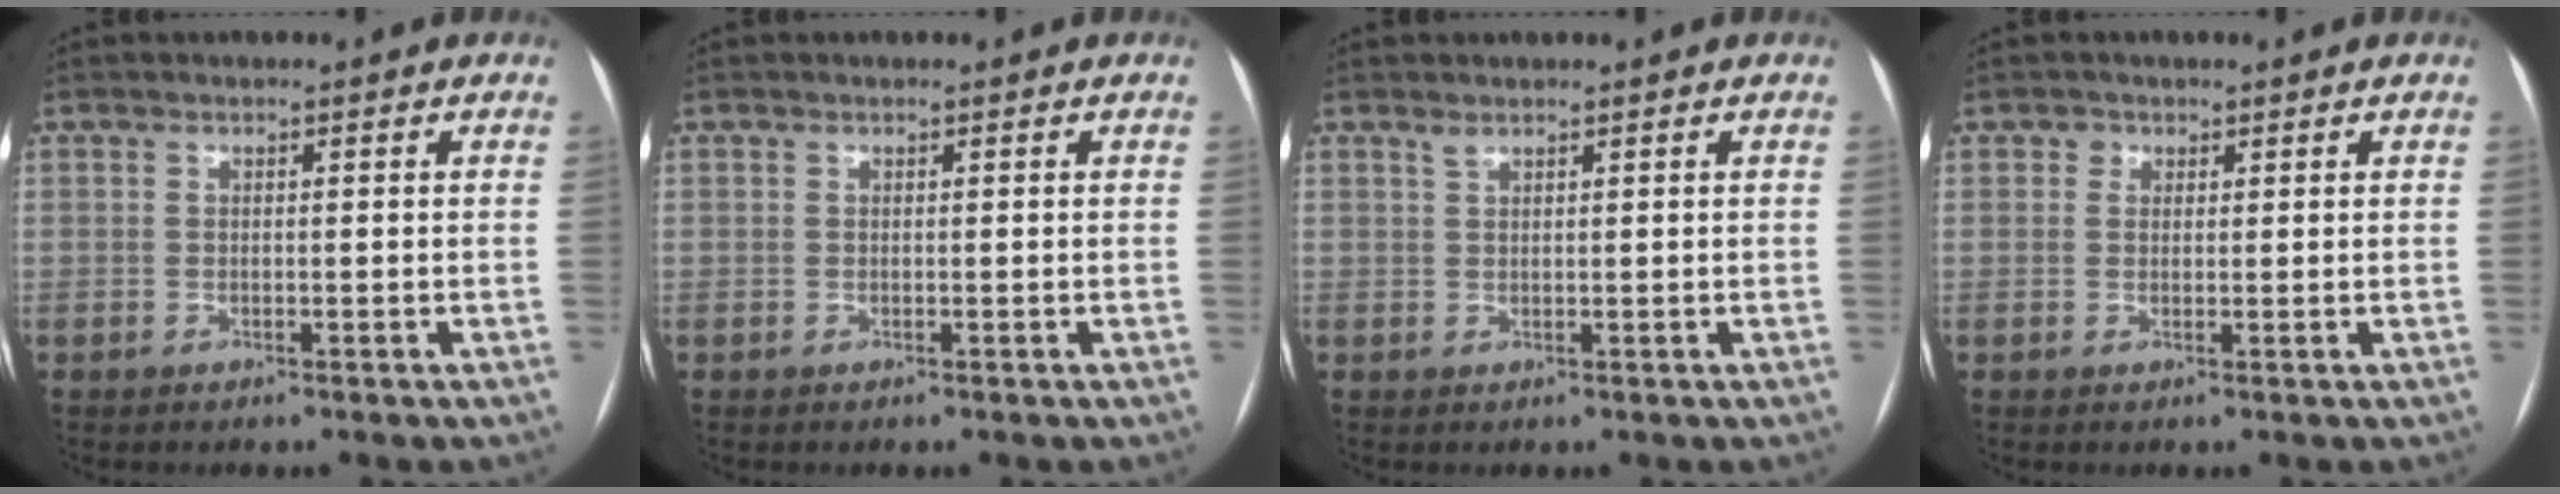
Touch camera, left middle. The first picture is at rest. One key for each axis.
{"total": 0.0}
{"total": 0.8, "fx": 0.8, "fy": 0.1, "fz": 0.3, "tx": -0.010, "ty": -0.001, "tz": 0.018}
{"total": 1.2, "fx": 0.7, "fy": 1.1, "fz": 0.1, "tx": 0.005, "ty": -0.003, "tz": 0.006}